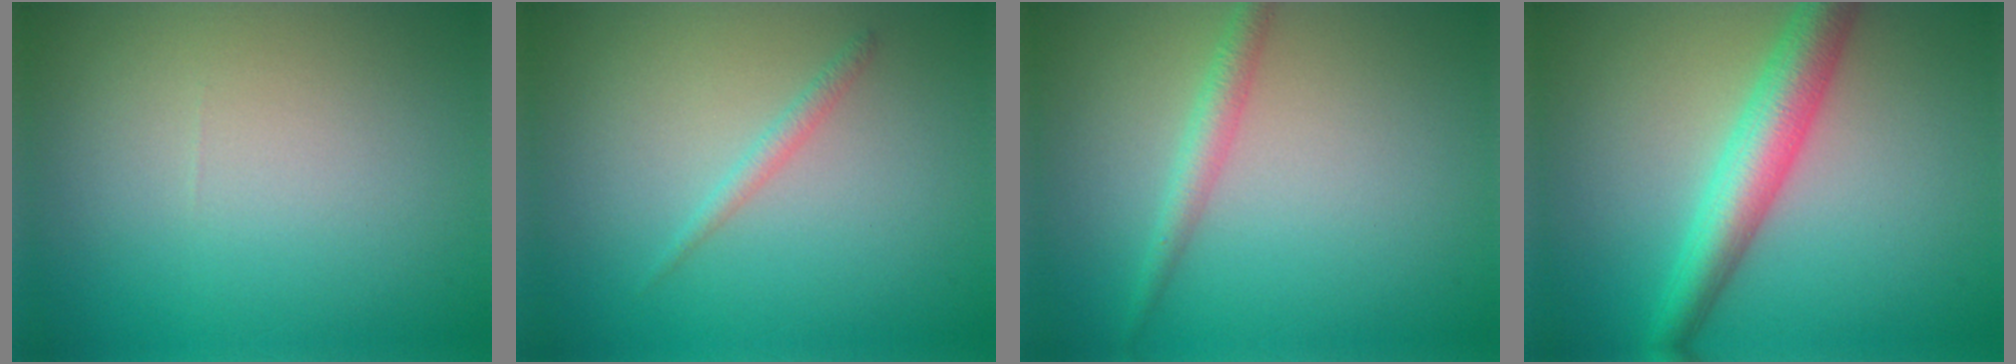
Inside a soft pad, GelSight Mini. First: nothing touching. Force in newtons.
{"total": 1.0, "press": 1.0, "slide": 0.1}
{"total": 2.0, "press": 2.0, "slide": 0.1}
{"total": 5.3, "press": 5.3, "slide": 0.0}